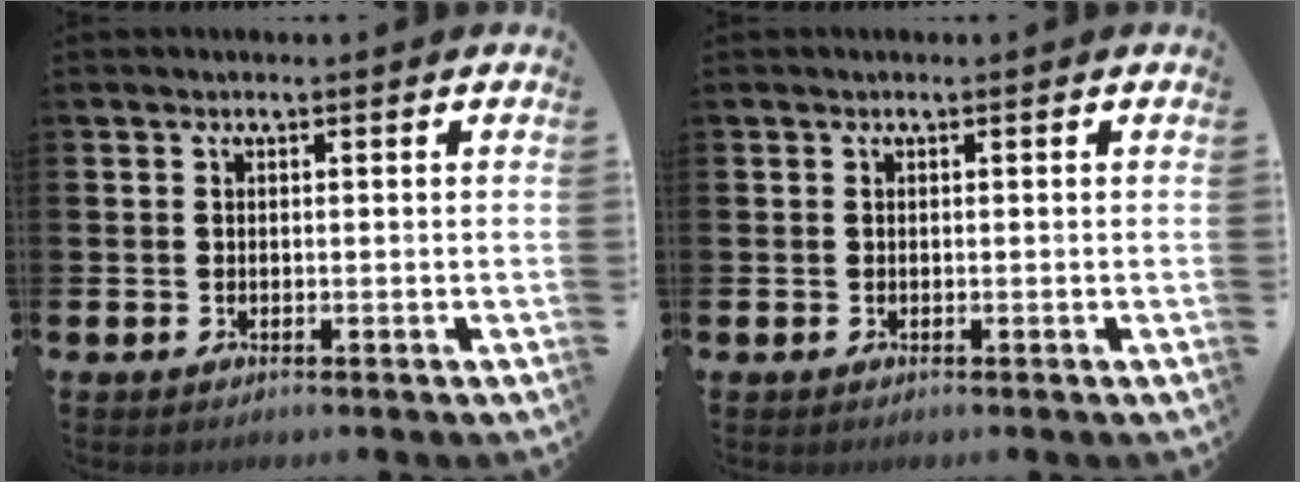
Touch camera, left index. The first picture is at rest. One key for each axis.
{"total": 0.0}